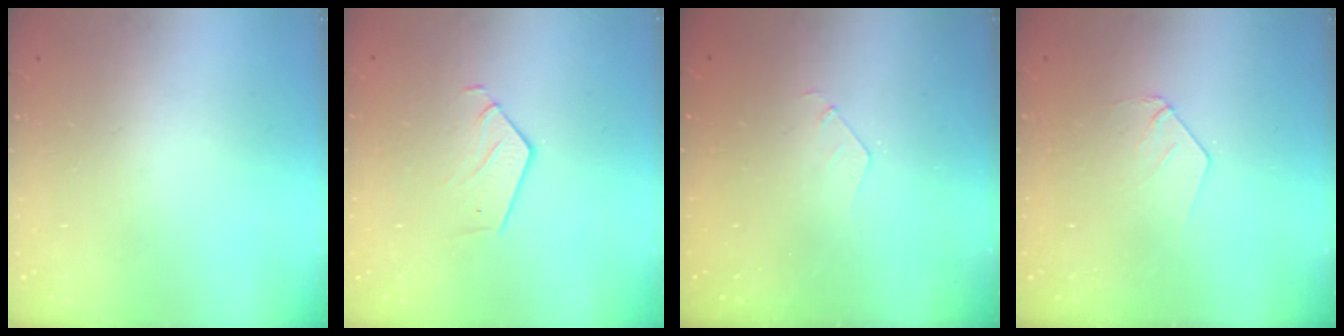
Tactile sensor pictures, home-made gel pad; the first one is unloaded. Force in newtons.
{"total": 2.9, "press": 2.9, "slide": 0.2}
{"total": 2.8, "press": 2.8, "slide": 0.1}
{"total": 4.0, "press": 4.0, "slide": 0.3}